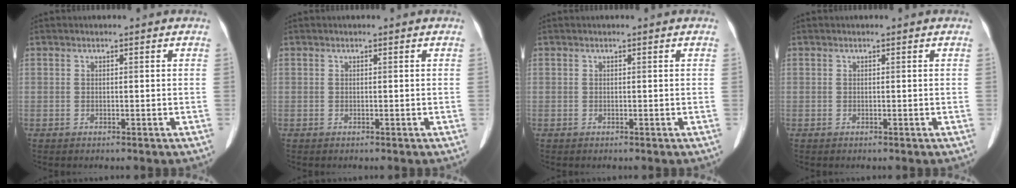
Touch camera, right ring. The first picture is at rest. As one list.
[{"total": 0.0}, {"total": 0.0}, {"total": 0.0}]